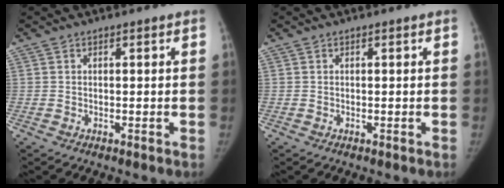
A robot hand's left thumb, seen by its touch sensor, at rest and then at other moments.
{"total": 0.0}